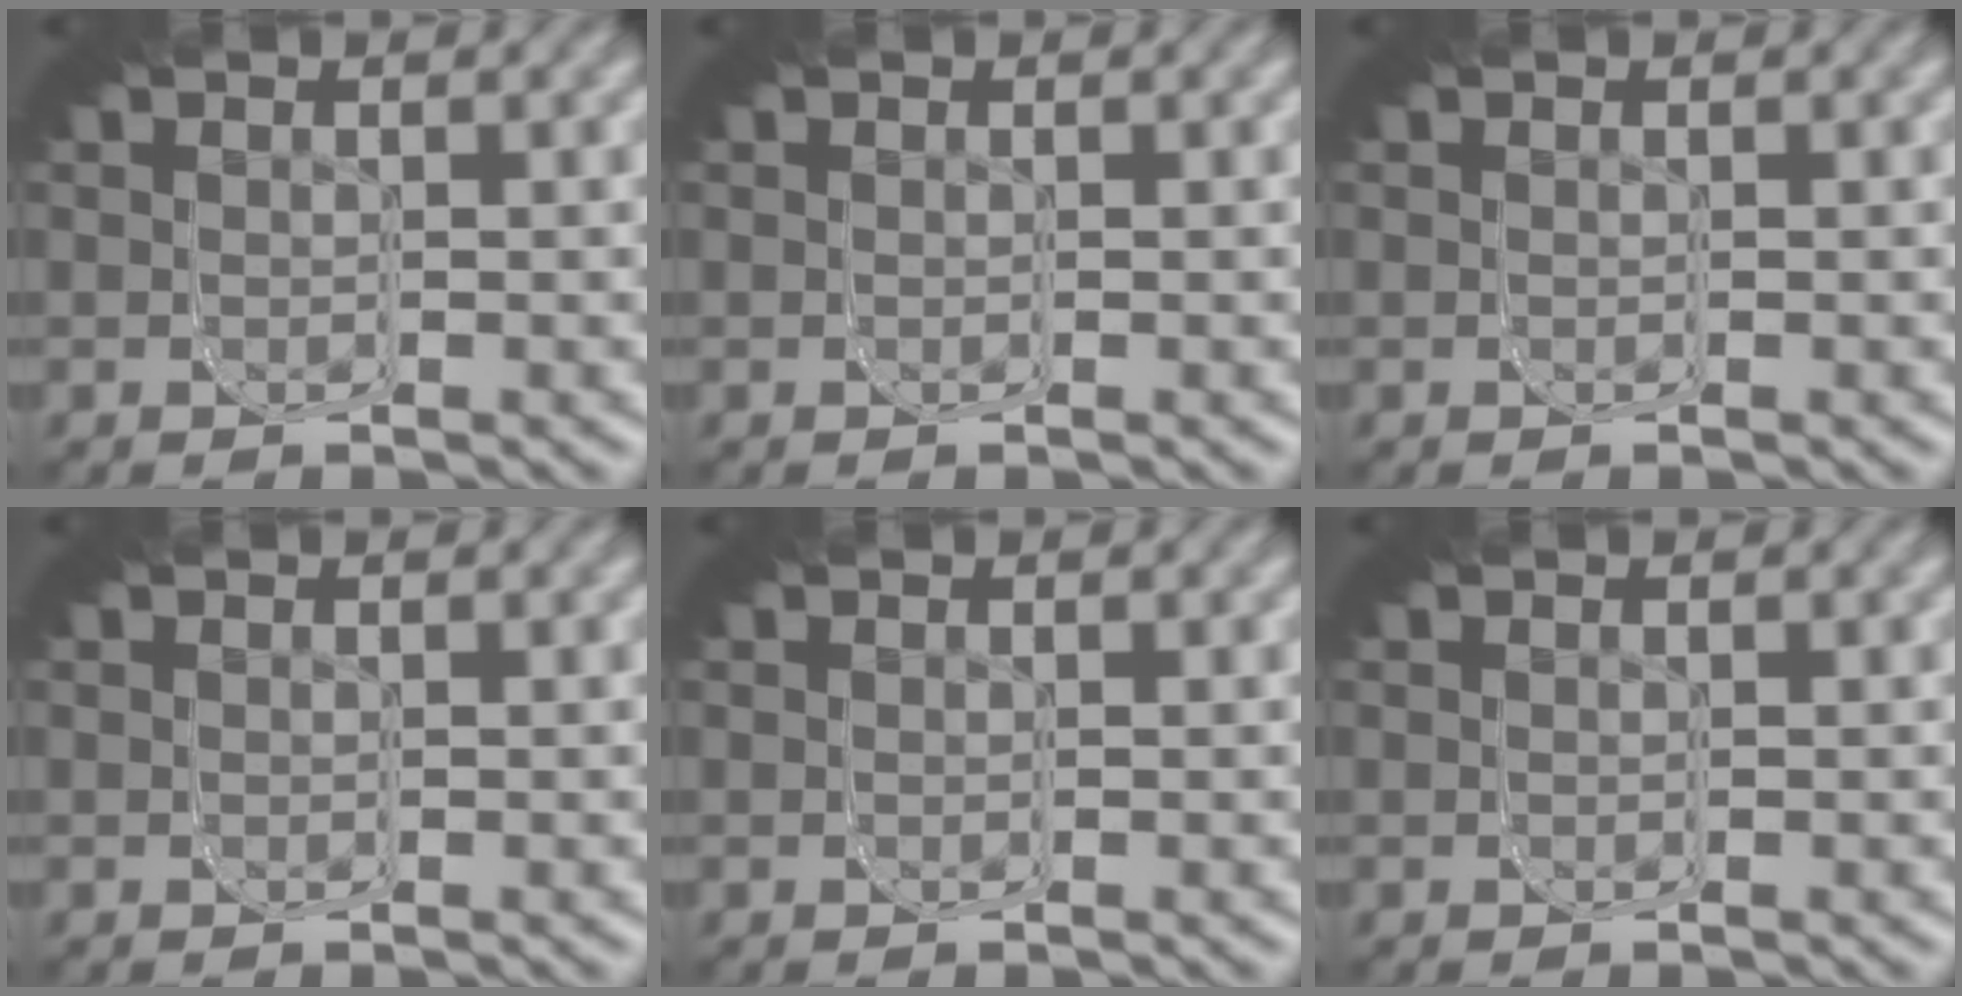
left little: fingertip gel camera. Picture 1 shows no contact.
{"total": 0.0}
{"total": 0.0}
{"total": 0.0}
{"total": 0.0}
{"total": 0.0}